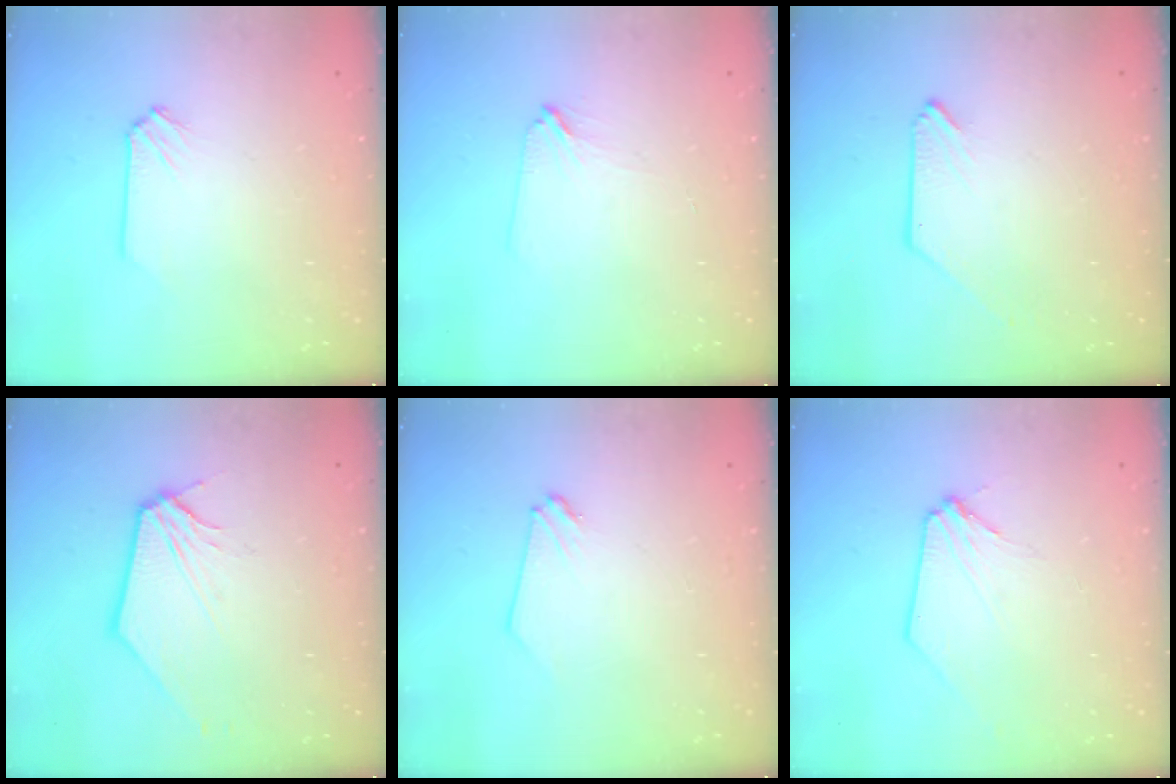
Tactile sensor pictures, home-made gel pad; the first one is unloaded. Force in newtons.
{"total": 1.8, "press": 1.7, "slide": 0.4}
{"total": 0.0}
{"total": 1.8, "press": 1.8, "slide": 0.3}
{"total": 0.0}
{"total": 1.5, "press": 1.4, "slide": 0.3}